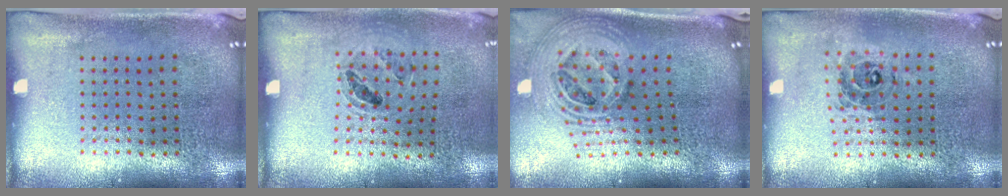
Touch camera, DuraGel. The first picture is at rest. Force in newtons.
{"total": 0.9, "press": 0.9, "slide": 0.2}
{"total": 2.6, "press": 1.9, "slide": 1.9}
{"total": 0.7, "press": 0.7, "slide": 0.2}